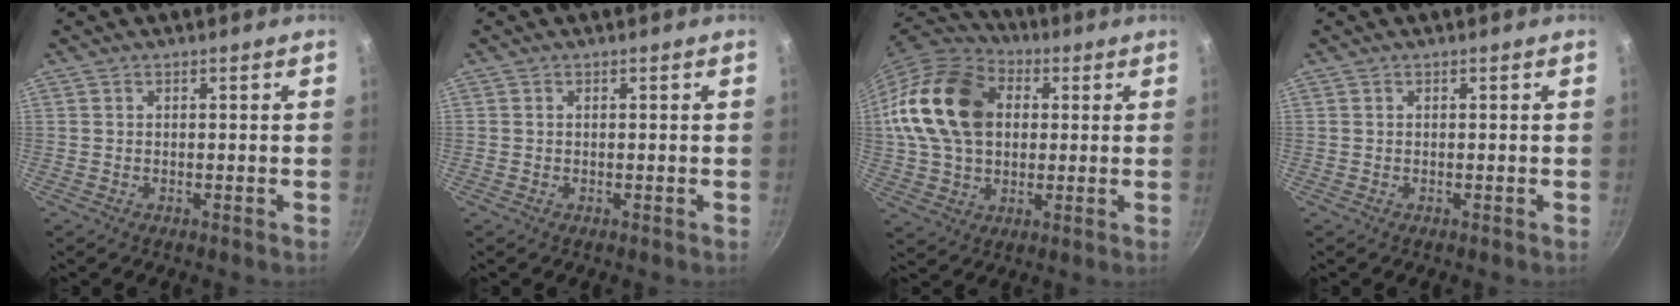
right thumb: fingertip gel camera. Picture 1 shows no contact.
{"total": 0.0}
{"total": 20.7, "force": [3.4, 14.9, 14.0], "torque": [-0.247, 0.024, 0.053]}
{"total": 0.0}